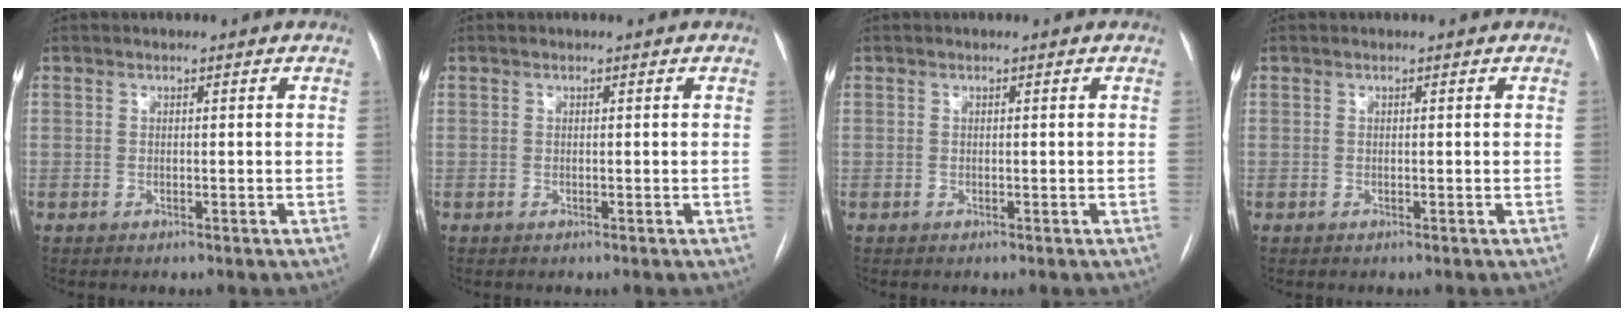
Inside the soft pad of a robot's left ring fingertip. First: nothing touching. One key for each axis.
{"total": 0.0}
{"total": 0.0}
{"total": 0.0}